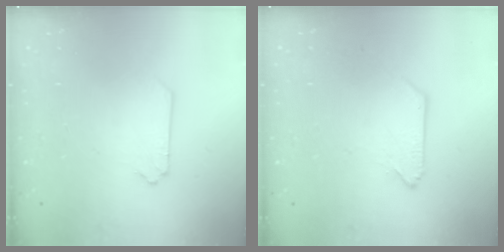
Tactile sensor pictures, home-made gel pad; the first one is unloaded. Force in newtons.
{"total": 0.0}